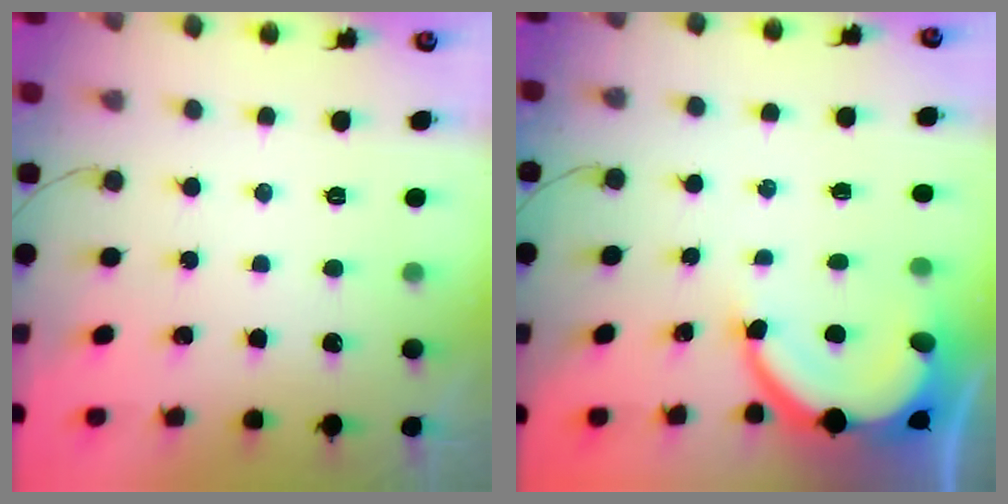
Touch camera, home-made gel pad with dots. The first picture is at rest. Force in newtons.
{"total": 7.3, "press": 7.3, "slide": 0.7}